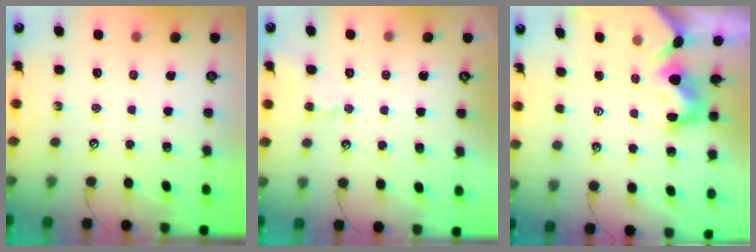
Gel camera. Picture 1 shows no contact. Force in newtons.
{"total": 2.8, "press": 2.7, "slide": 0.6}
{"total": 2.1, "press": 1.9, "slide": 1.0}